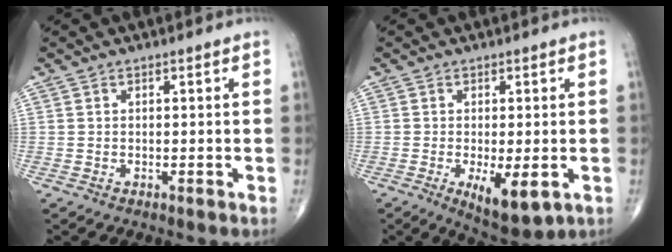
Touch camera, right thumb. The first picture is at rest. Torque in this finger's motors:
{"motor_torque": [0.89, 1.12, 0.16, -0.21, 0.22]}